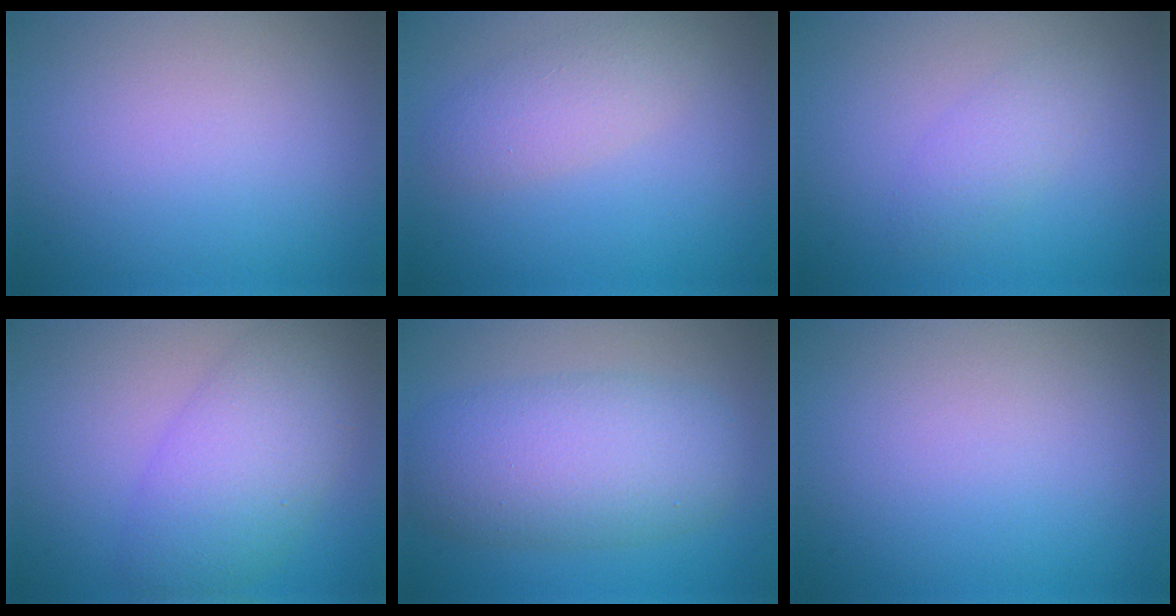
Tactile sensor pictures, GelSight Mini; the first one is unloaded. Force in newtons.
{"total": 2.6, "press": 2.6, "slide": 0.1}
{"total": 1.8, "press": 1.8, "slide": 0.2}
{"total": 6.4, "press": 6.4, "slide": 0.2}
{"total": 7.2, "press": 7.2, "slide": 0.2}
{"total": 0.0}